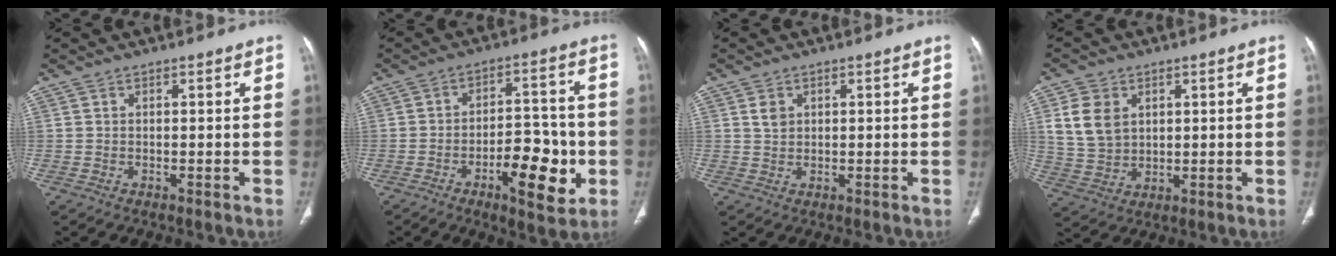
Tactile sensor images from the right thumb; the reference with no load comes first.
{"total": 12.1, "force": [-3.9, 5.3, 10.1], "torque": [-0.127, 0.026, -0.056]}
{"total": 2.2, "force": [0.9, 1.6, 1.1], "torque": [-0.016, -0.004, 0.020]}
{"total": 8.6, "force": [2.8, 6.5, 4.9], "torque": [-0.082, -0.008, 0.064]}